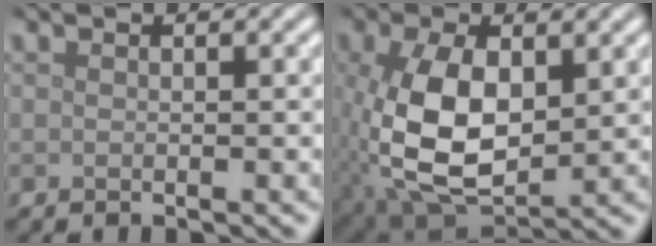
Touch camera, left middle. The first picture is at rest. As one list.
[{"total": 9.8, "force": [-0.1, 5.5, 8.1], "torque": [-0.181, -0.012, 0.004]}]